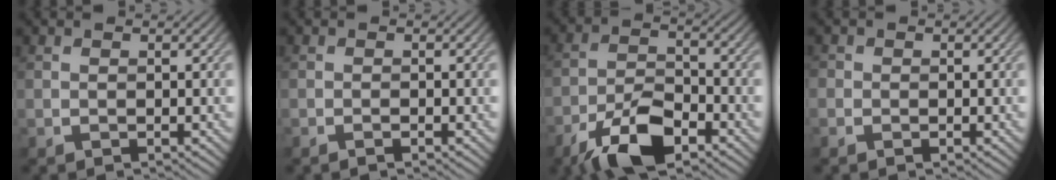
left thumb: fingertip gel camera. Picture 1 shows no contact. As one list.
[{"total": 0.7, "force": [-0.5, 0.1, 0.5], "torque": [-0.009, 0.000, -0.009]}, {"total": 9.2, "force": [-6.0, 3.3, 6.2], "torque": [-0.115, -0.002, -0.119]}, {"total": 1.0, "force": [-0.3, 1.0, 0.3], "torque": [-0.001, -0.004, -0.008]}]